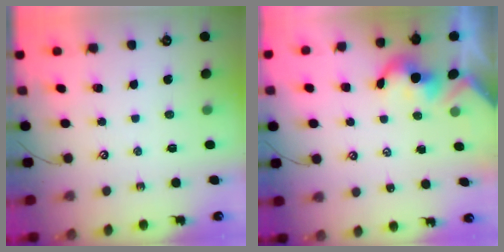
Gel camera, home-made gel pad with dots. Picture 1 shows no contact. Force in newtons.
{"total": 2.2, "press": 2.2, "slide": 0.3}